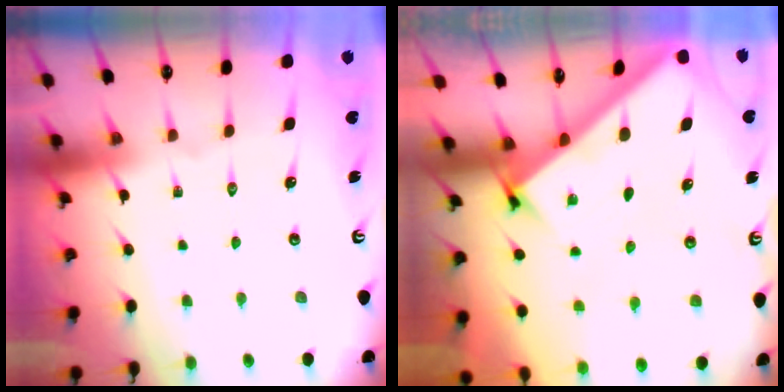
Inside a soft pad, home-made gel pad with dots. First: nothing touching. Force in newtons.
{"total": 2.4, "press": 2.4, "slide": 0.2}